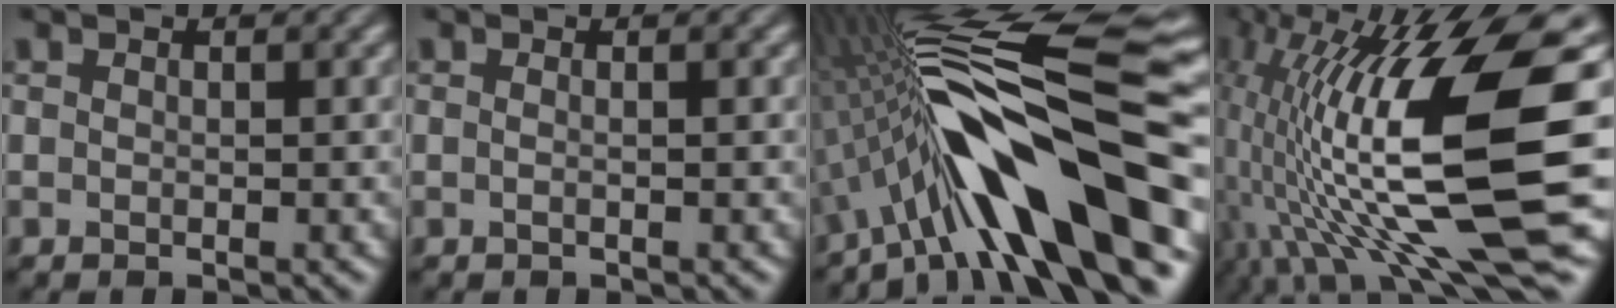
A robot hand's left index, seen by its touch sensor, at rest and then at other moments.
{"total": 1.0, "force": [0.1, 0.5, 0.9], "torque": [-0.009, -0.012, -0.011]}
{"total": 15.0, "force": [-4.7, 3.4, 13.8], "torque": [-0.218, 0.029, -0.073]}
{"total": 16.6, "force": [0.0, 5.1, 15.8], "torque": [-0.301, 0.006, 0.005]}